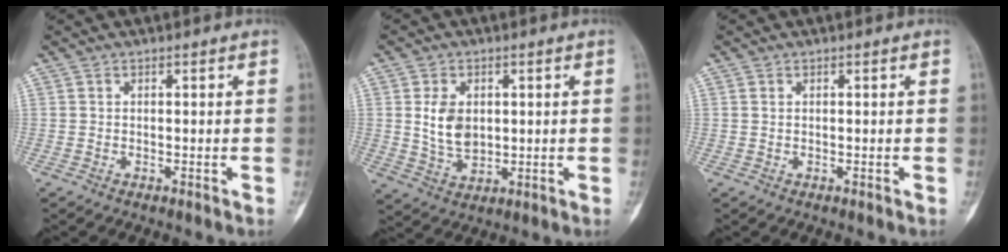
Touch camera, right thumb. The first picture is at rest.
{"total": 7.4, "force": [1.2, 5.1, 5.2], "torque": [-0.075, -0.010, 0.031]}
{"total": 0.5, "force": [0.2, 0.3, 0.3], "torque": [-0.005, 0.002, 0.003]}